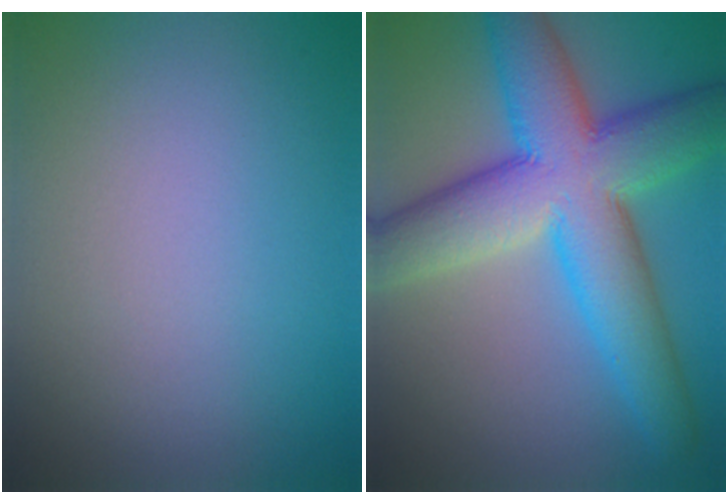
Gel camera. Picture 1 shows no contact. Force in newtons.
{"total": 12.0, "press": 12.0, "slide": 0.5}